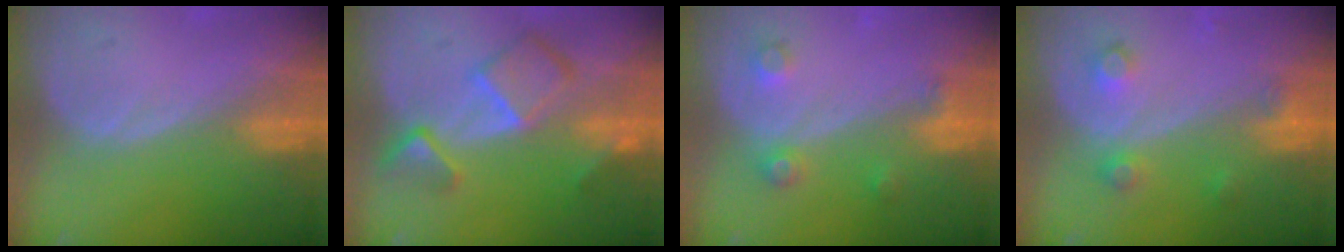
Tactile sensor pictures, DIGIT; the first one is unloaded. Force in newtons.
{"total": 7.9, "press": 6.8, "slide": 3.9}
{"total": 3.7, "press": 3.4, "slide": 1.5}
{"total": 3.8, "press": 3.4, "slide": 1.7}